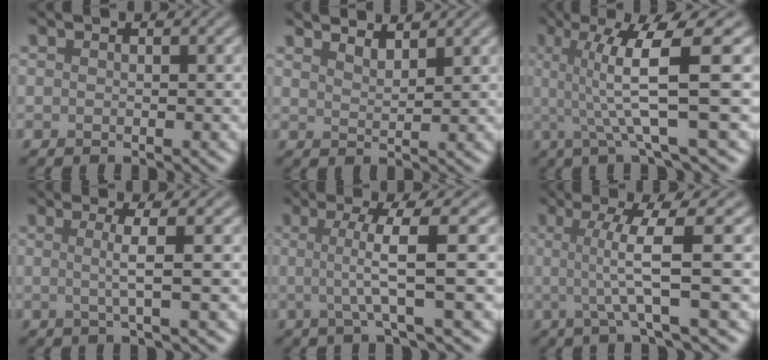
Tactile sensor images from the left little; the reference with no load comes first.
{"total": 2.8, "force": [2.5, 0.5, 0.9], "torque": [-0.004, 0.003, 0.038]}
{"total": 7.0, "force": [0.8, 1.0, 6.9], "torque": [-0.117, 0.007, 0.013]}
{"total": 2.6, "force": [0.2, 0.5, 2.6], "torque": [-0.049, 0.002, -0.006]}
{"total": 4.7, "force": [0.2, 0.7, 4.7], "torque": [-0.076, 0.002, -0.002]}
{"total": 5.1, "force": [0.2, 0.6, 5.1], "torque": [-0.089, 0.001, 0.002]}